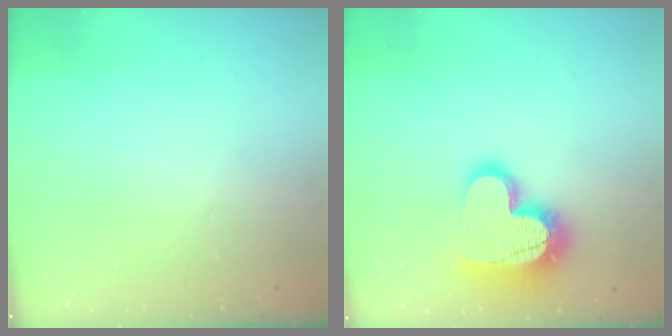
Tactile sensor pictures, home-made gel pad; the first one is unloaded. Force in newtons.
{"total": 18.1, "press": 18.1, "slide": 1.4}